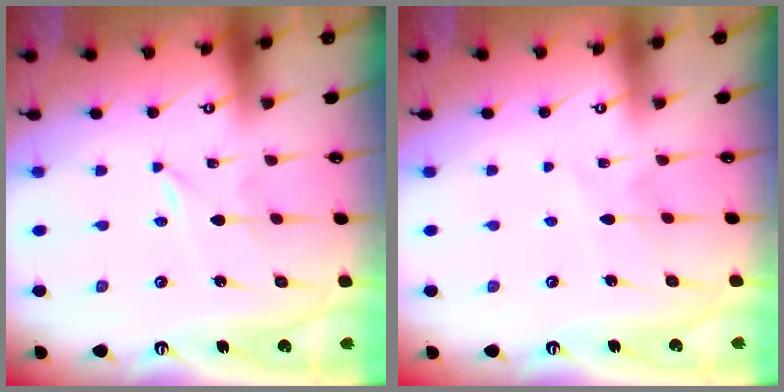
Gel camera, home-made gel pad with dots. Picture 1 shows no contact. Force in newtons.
{"total": 5.8, "press": 5.7, "slide": 0.4}